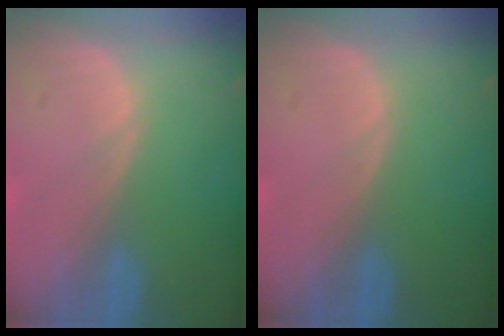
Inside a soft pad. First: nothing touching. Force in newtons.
{"total": 0.0}